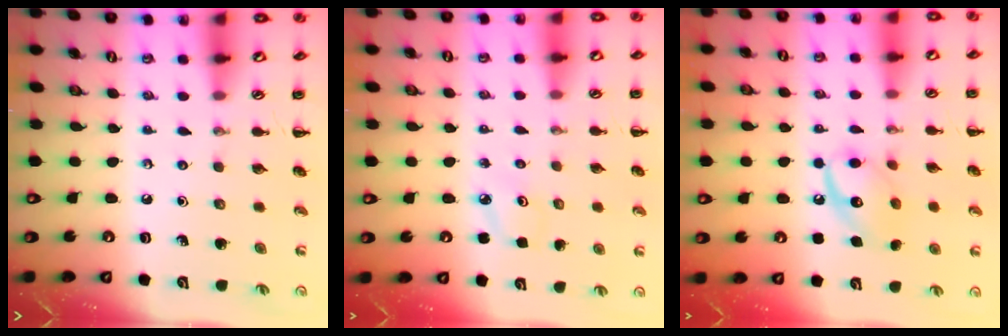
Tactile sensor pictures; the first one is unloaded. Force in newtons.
{"total": 3.5, "press": 3.4, "slide": 1.1}
{"total": 10.7, "press": 10.7, "slide": 0.4}